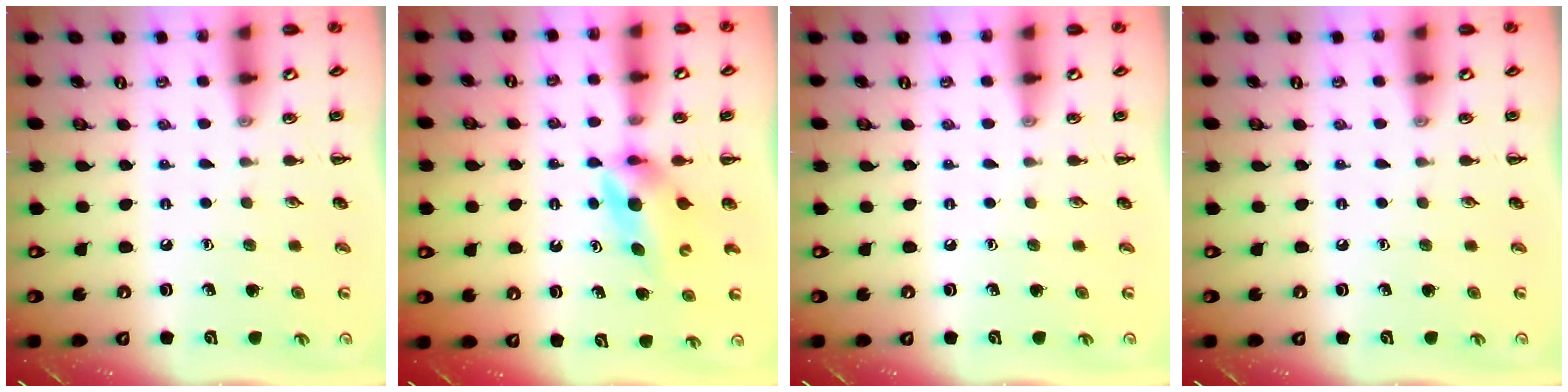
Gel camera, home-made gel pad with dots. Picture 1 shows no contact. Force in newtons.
{"total": 5.2, "press": 5.2, "slide": 0.5}
{"total": 0.0}
{"total": 0.0}